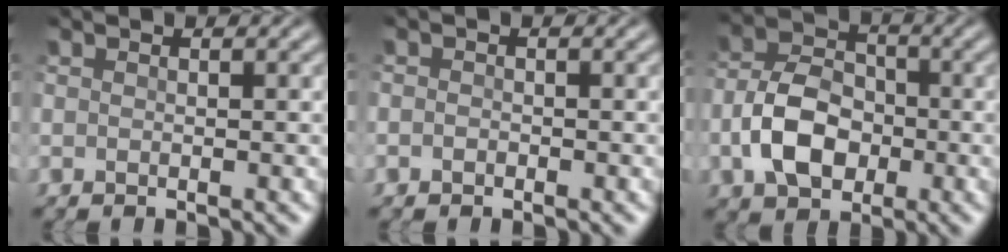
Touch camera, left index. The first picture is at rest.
{"total": 0.6, "force": [-0.3, 0.5, 0.2], "torque": [0.009, 0.002, -0.010]}
{"total": 6.2, "force": [-1.7, 4.2, 4.2], "torque": [-0.086, 0.010, -0.037]}